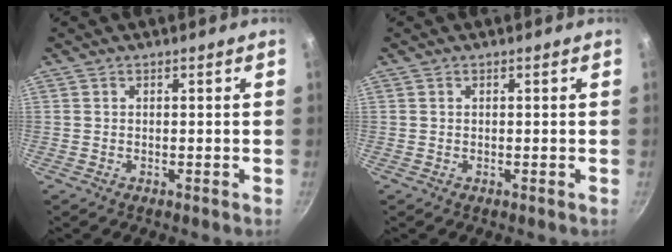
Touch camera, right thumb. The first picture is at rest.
{"total": 0.0}